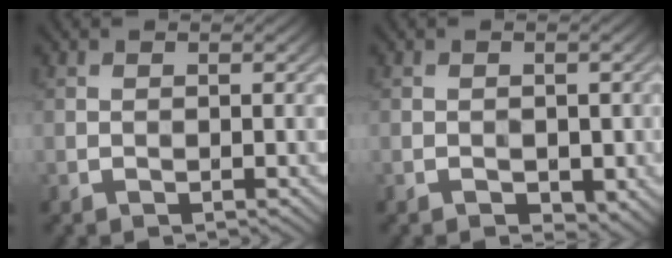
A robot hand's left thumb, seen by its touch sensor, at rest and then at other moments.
{"total": 1.9, "force": [-0.6, 1.2, 1.4], "torque": [-0.023, -0.009, -0.006]}